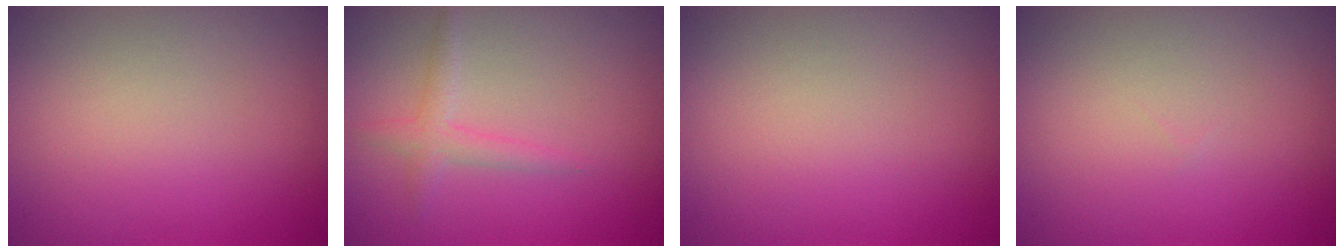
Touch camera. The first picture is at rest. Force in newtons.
{"total": 1.7, "press": 1.7, "slide": 0.0}
{"total": 0.0}
{"total": 0.0}